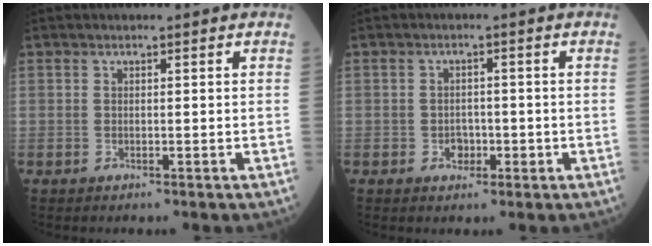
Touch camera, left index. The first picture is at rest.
{"total": 2.3, "force": [-0.8, 1.8, 1.2], "torque": [-0.011, 0.006, -0.007]}